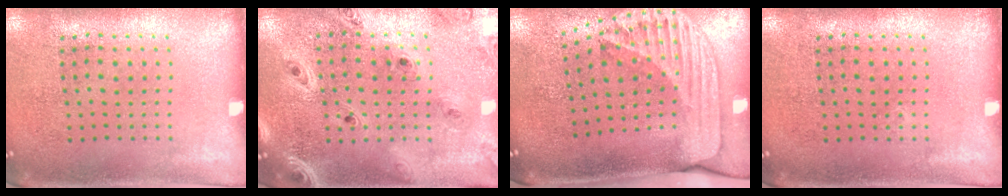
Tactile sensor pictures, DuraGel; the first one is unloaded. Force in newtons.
{"total": 1.5, "press": 1.5, "slide": 0.3}
{"total": 2.6, "press": 1.8, "slide": 1.8}
{"total": 0.0}